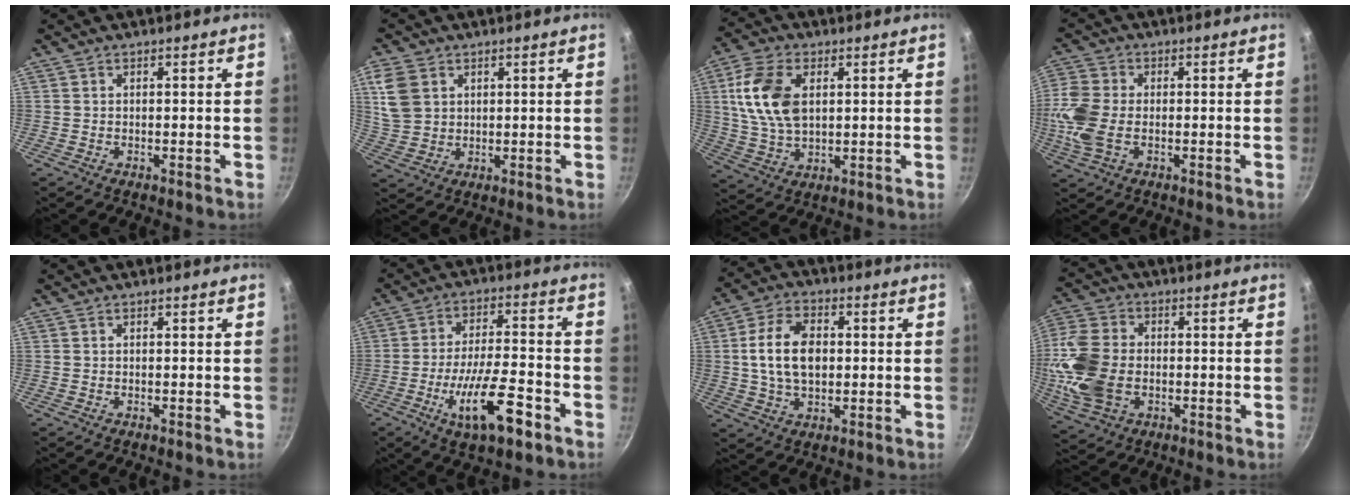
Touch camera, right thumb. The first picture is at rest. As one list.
[{"total": 7.9, "force": [2.8, 6.0, 4.3], "torque": [-0.071, -0.008, 0.065]}, {"total": 12.9, "force": [2.9, 7.8, 9.8], "torque": [-0.179, -0.004, 0.057]}, {"total": 9.5, "force": [-1.2, 6.2, 7.2], "torque": [-0.165, 0.004, -0.035]}, {"total": 0.0}, {"total": 14.4, "force": [-6.5, 4.5, 12.1], "torque": [-0.203, 0.026, -0.110]}, {"total": 11.6, "force": [0.9, 7.6, 8.8], "torque": [-0.145, 0.012, 0.009]}, {"total": 15.7, "force": [-1.9, 11.1, 11.0], "torque": [-0.228, 0.013, -0.037]}]